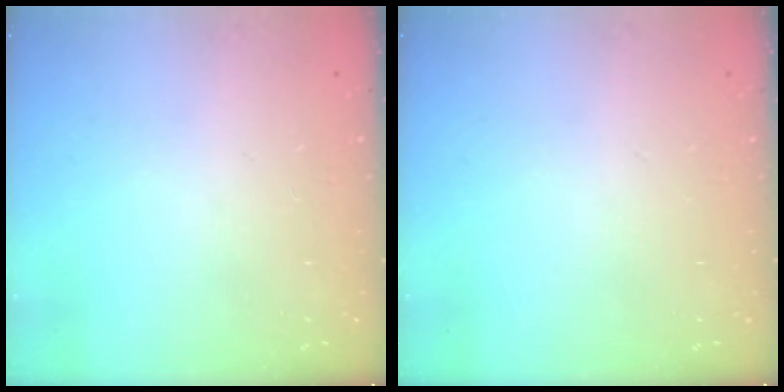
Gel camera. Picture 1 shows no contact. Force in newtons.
{"total": 0.0}